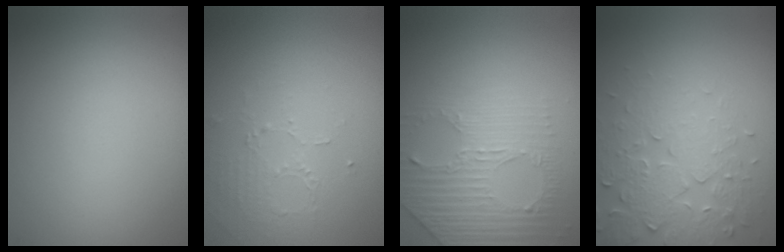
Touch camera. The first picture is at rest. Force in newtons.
{"total": 1.4, "press": 0.8, "slide": 1.2}
{"total": 4.5, "press": 3.2, "slide": 3.1}
{"total": 4.2, "press": 4.2, "slide": 0.5}